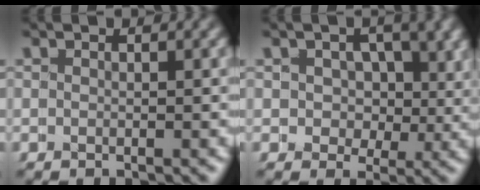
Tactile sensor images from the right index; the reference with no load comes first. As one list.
[{"total": 3.6, "force": [1.1, 3.0, 1.8], "torque": [-0.011, 0.007, 0.011]}]